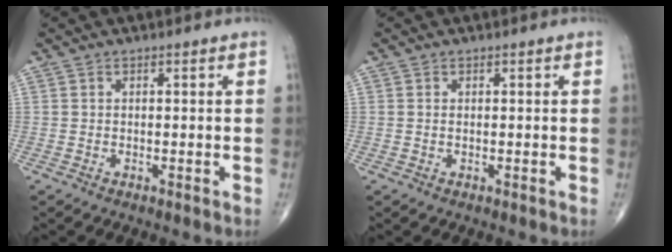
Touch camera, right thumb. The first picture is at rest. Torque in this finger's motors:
{"motor_torque": [-0.35, 0.14, -0.16, -0.08, 0.03]}